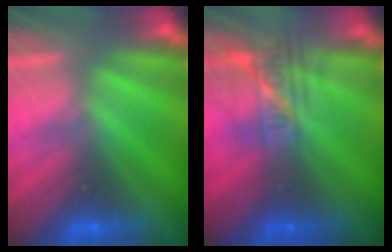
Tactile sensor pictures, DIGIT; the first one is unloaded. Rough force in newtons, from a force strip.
{"total": 2.3}